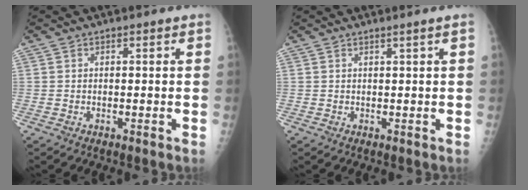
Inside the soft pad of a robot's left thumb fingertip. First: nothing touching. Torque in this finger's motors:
{"motor_torque": [-0.24, 0.05, -0.46, -0.24, 0.01]}